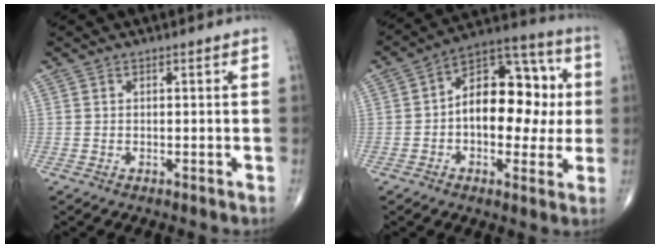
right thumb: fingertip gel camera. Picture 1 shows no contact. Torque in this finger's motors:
{"motor_torque": [-0.31, 0.85, 0.62, 0.20, 0.09]}